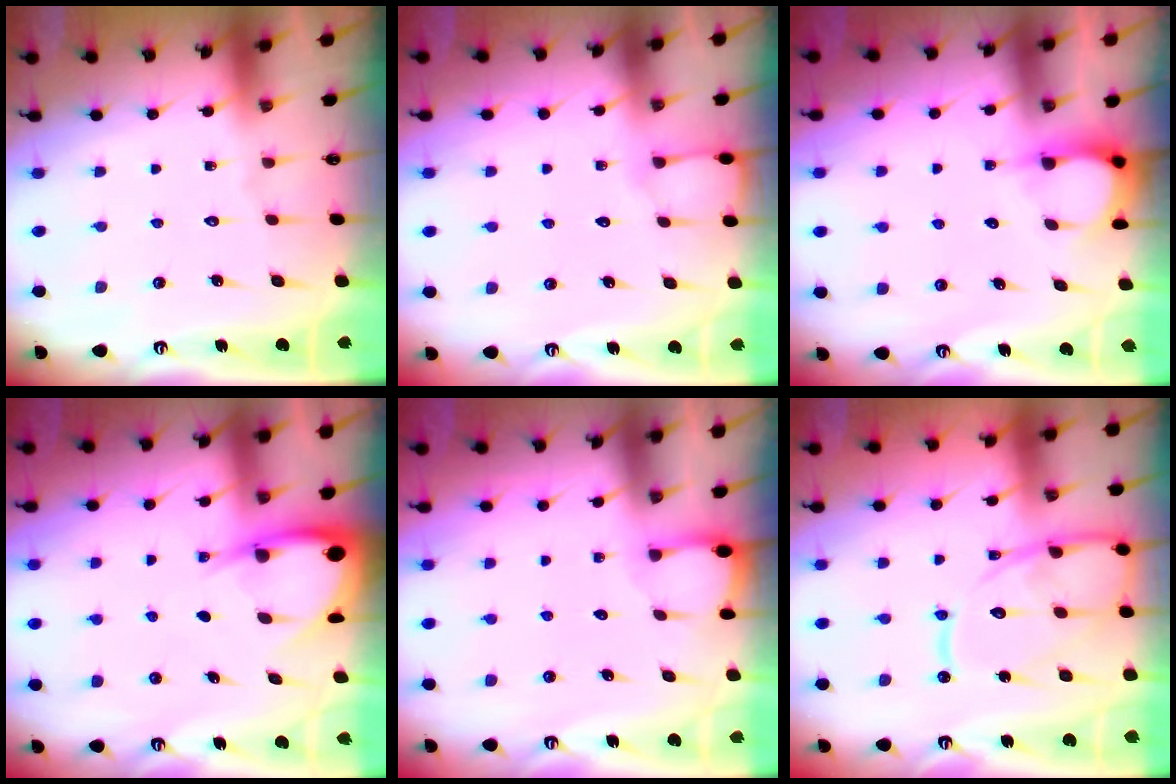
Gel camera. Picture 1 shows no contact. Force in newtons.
{"total": 2.9, "press": 2.9, "slide": 0.5}
{"total": 4.3, "press": 4.3, "slide": 0.2}
{"total": 6.0, "press": 6.0, "slide": 0.7}
{"total": 2.0, "press": 1.9, "slide": 0.3}
{"total": 17.0, "press": 16.9, "slide": 1.7}